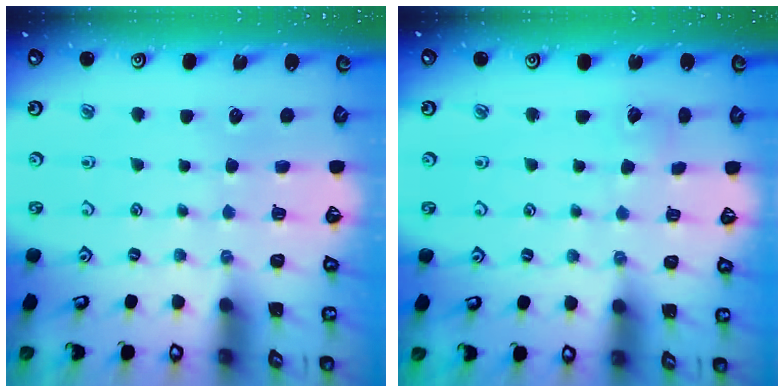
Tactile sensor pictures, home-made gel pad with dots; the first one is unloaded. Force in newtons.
{"total": 2.8, "press": 2.8, "slide": 0.3}